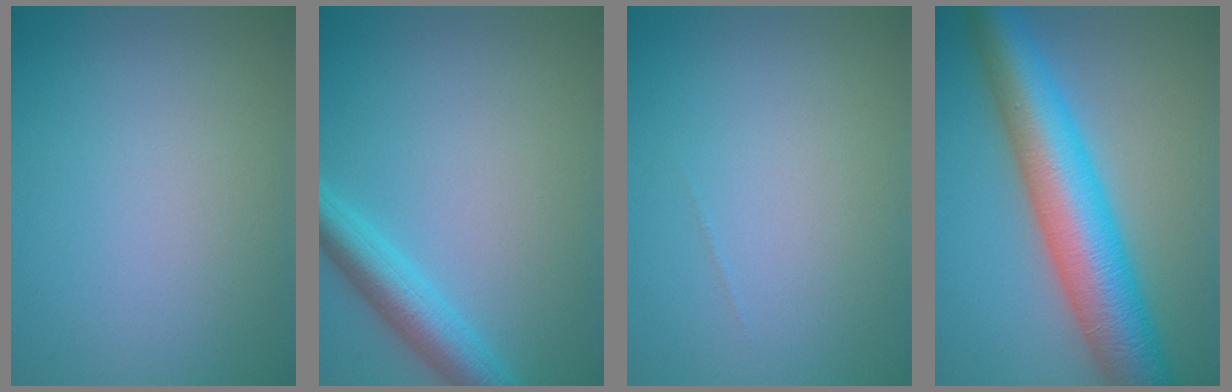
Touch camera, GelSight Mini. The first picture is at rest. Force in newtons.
{"total": 4.2, "press": 4.2, "slide": 0.1}
{"total": 0.0}
{"total": 10.6, "press": 10.6, "slide": 0.1}